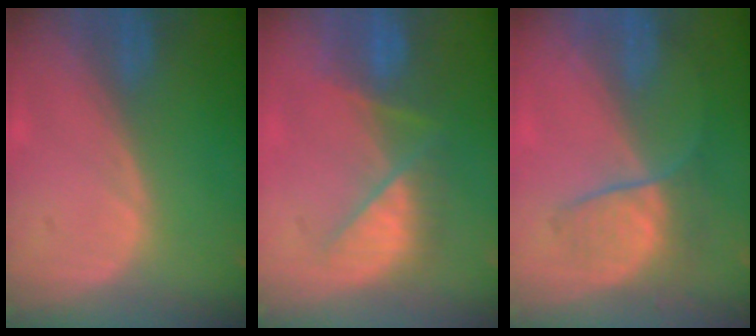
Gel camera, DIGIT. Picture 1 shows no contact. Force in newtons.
{"total": 7.5, "press": 7.3, "slide": 1.9}
{"total": 6.3, "press": 5.8, "slide": 2.3}